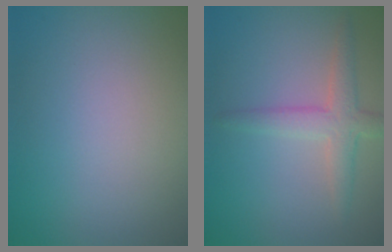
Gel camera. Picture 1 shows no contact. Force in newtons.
{"total": 3.0, "press": 3.0, "slide": 0.1}